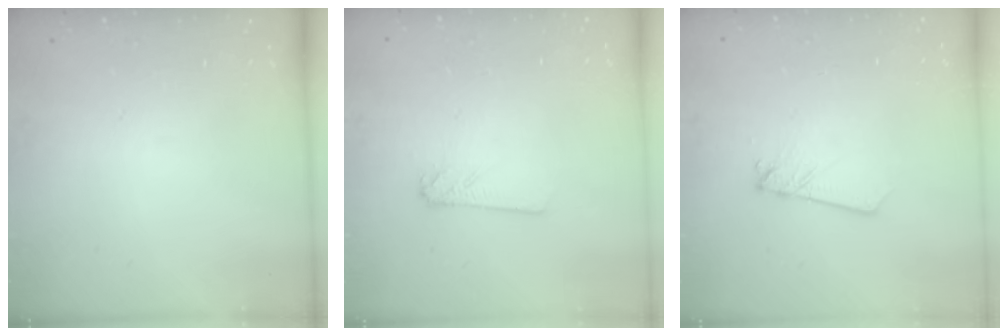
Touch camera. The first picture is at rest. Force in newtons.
{"total": 2.4, "press": 2.4, "slide": 0.2}
{"total": 2.7, "press": 2.7, "slide": 0.2}